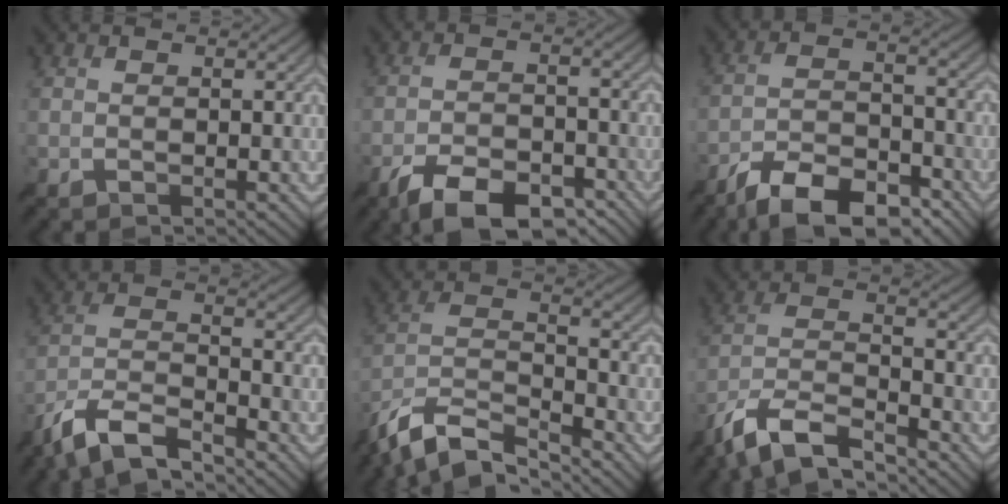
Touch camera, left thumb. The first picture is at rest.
{"total": 10.2, "force": [-7.1, 3.5, 6.5], "torque": [-0.113, 0.000, -0.127]}
{"total": 11.2, "force": [-8.4, 3.7, 6.4], "torque": [-0.113, 0.003, -0.157]}
{"total": 9.2, "force": [-7.4, 2.2, 5.2], "torque": [-0.110, 0.000, -0.155]}
{"total": 11.1, "force": [-8.8, 3.1, 6.0], "torque": [-0.129, -0.004, -0.180]}
{"total": 10.4, "force": [-8.2, 2.6, 5.9], "torque": [-0.125, 0.000, -0.169]}